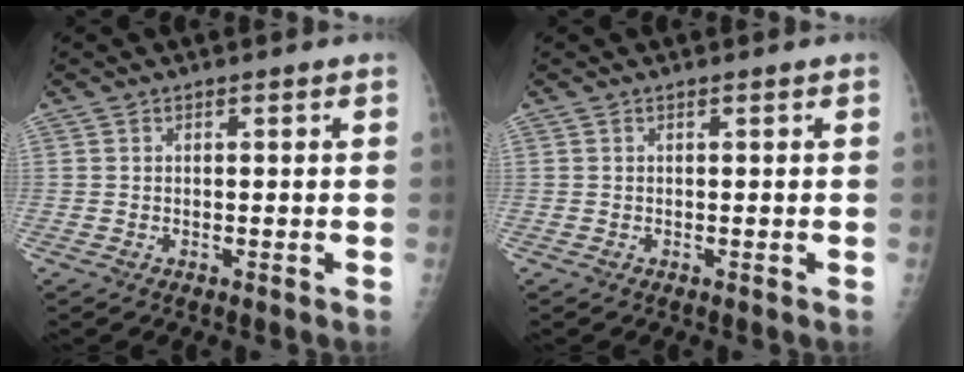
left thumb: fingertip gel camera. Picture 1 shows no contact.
{"total": 0.0}